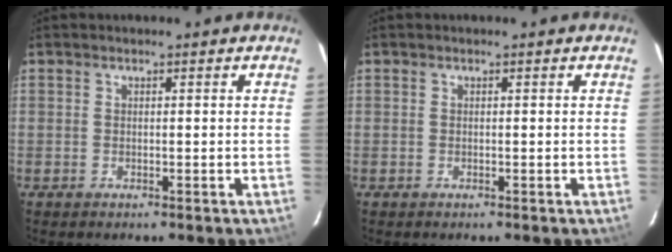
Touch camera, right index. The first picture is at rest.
{"total": 0.0}